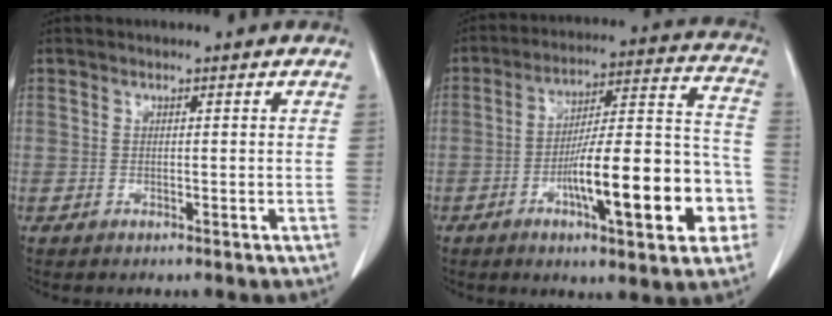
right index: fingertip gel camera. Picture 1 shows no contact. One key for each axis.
{"total": 20.4, "fx": -6.8, "fy": 4.2, "fz": 18.8, "tx": -0.254, "ty": 0.027, "tz": -0.093}